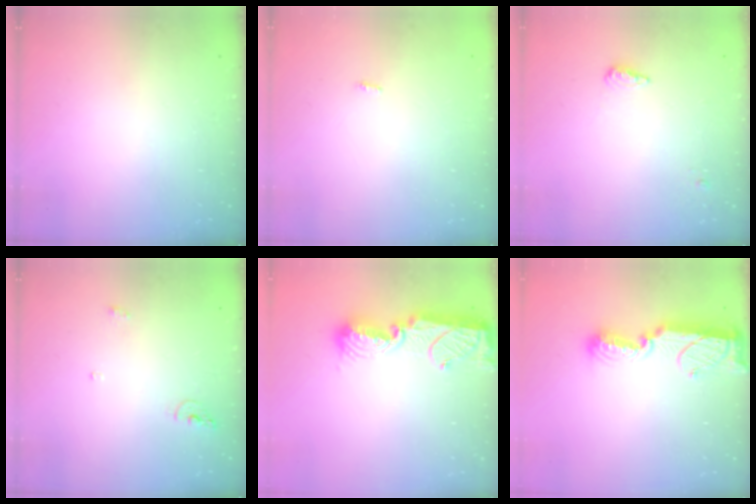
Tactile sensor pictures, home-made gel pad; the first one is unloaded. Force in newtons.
{"total": 2.8, "press": 1.8, "slide": 2.2}
{"total": 5.0, "press": 4.9, "slide": 1.1}
{"total": 5.6, "press": 5.5, "slide": 0.9}
{"total": 11.0, "press": 11.0, "slide": 0.6}
{"total": 12.8, "press": 11.4, "slide": 5.9}